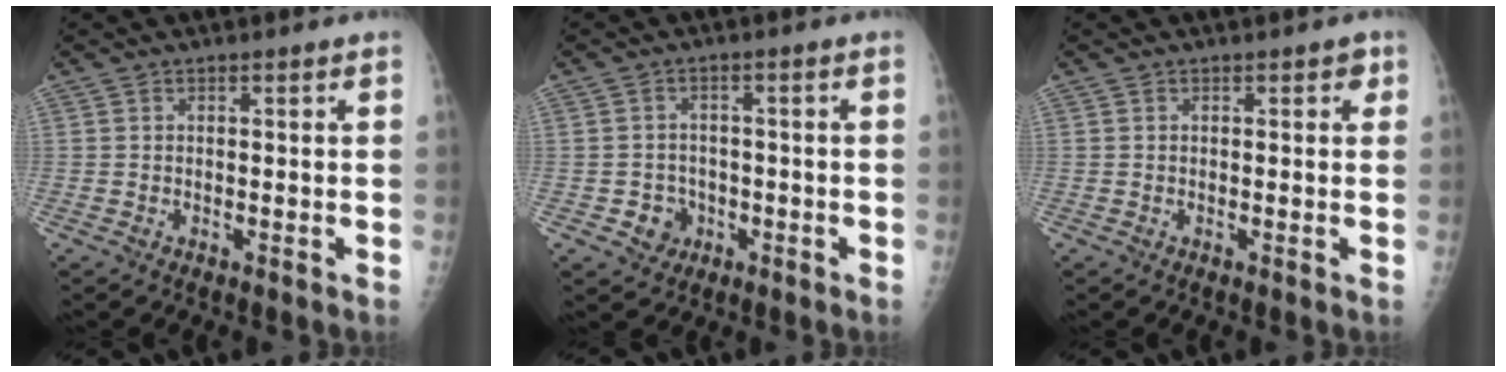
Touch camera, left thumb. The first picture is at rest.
{"total": 4.1, "force": [-1.6, 3.7, 0.8], "torque": [0.011, 0.010, -0.021]}
{"total": 1.1, "force": [0.5, 0.7, 0.7], "torque": [0.005, 0.001, 0.001]}